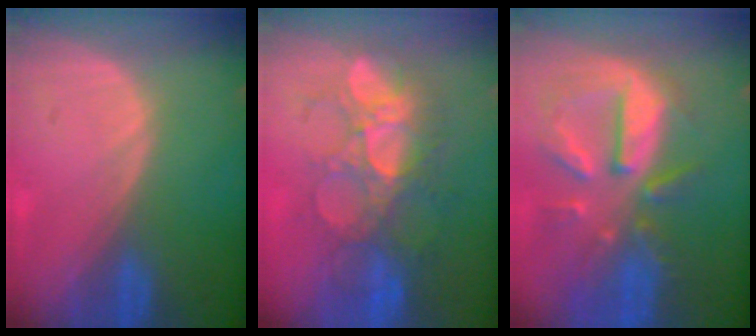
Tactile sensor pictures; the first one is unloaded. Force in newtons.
{"total": 9.1, "press": 8.9, "slide": 1.9}
{"total": 10.9, "press": 9.5, "slide": 5.2}